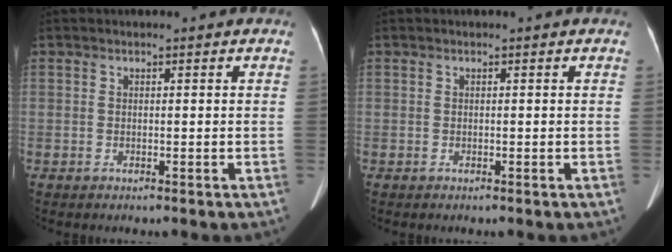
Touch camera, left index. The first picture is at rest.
{"total": 0.0}